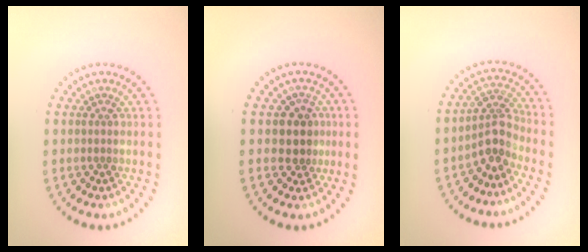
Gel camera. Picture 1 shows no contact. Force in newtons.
{"total": 2.7, "press": 2.4, "slide": 1.2}
{"total": 2.8, "press": 2.1, "slide": 1.8}